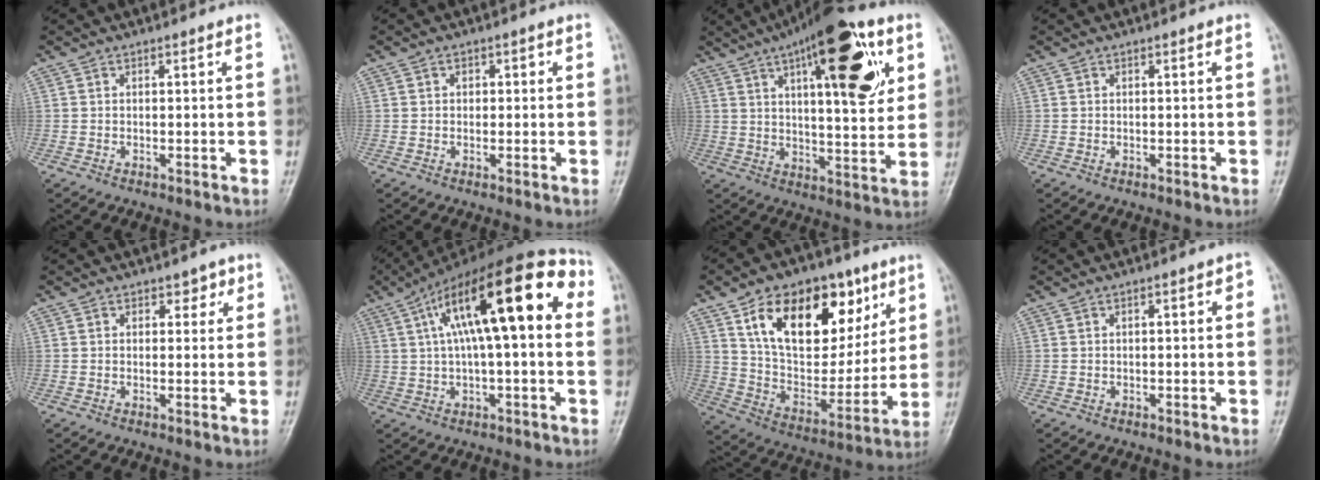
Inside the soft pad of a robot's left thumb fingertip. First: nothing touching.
{"total": 1.6, "force": [0.2, 1.4, 0.7], "torque": [0.003, 0.004, 0.000]}
{"total": 22.1, "force": [9.4, 7.6, 18.6], "torque": [-0.246, -0.015, 0.136]}
{"total": 0.0}
{"total": 2.2, "force": [1.1, 1.6, 1.1], "torque": [0.011, -0.001, 0.008]}
{"total": 22.1, "force": [5.1, 7.4, 20.2], "torque": [-0.315, 0.046, 0.070]}
{"total": 23.9, "force": [11.0, 14.0, 16.0], "torque": [-0.206, -0.028, 0.189]}
{"total": 1.7, "force": [0.1, 0.7, 1.5], "torque": [-0.014, 0.008, -0.003]}